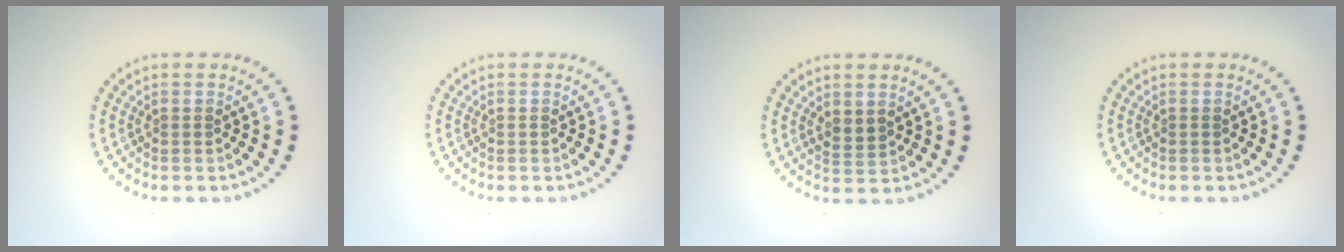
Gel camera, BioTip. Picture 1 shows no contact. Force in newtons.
{"total": 0.0}
{"total": 1.5, "press": 1.3, "slide": 0.7}
{"total": 0.0}